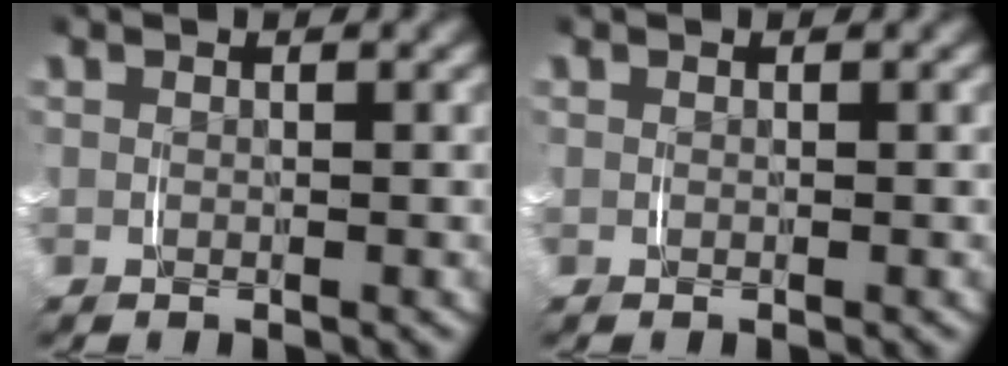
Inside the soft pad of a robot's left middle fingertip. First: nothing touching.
{"total": 0.0}